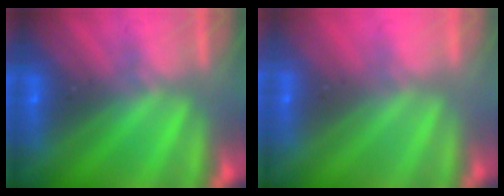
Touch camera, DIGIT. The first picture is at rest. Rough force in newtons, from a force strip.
{"total": 2.8}